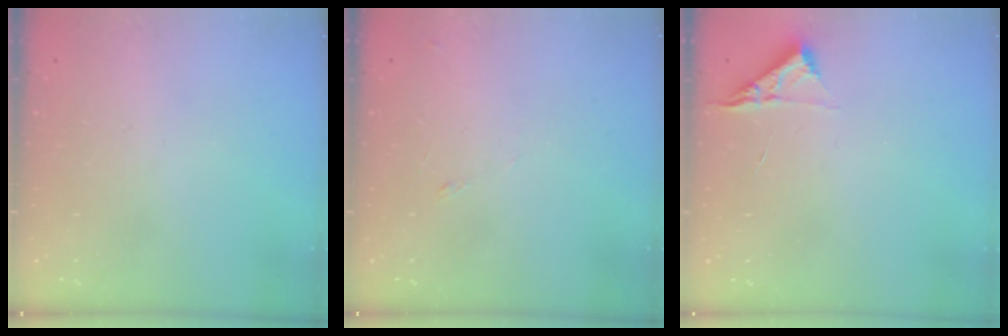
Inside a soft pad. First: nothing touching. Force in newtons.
{"total": 5.8, "press": 5.7, "slide": 0.8}
{"total": 5.1, "press": 5.0, "slide": 0.7}